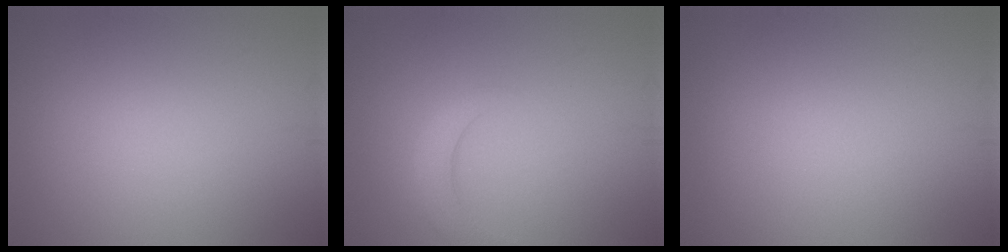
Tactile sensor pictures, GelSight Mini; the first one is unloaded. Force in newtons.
{"total": 2.5, "press": 2.5, "slide": 0.2}
{"total": 0.0}